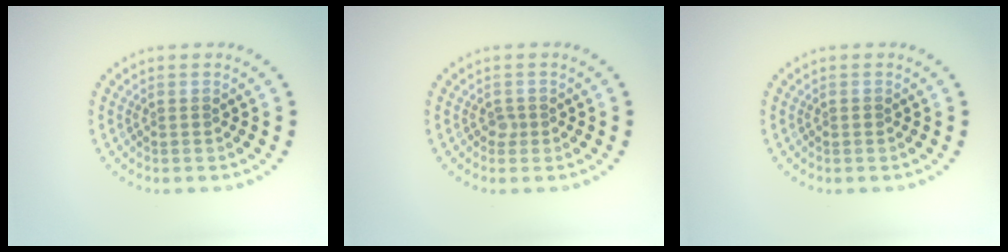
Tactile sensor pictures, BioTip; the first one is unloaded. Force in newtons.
{"total": 0.9, "press": 0.6, "slide": 0.6}
{"total": 0.5, "press": 0.5, "slide": 0.2}